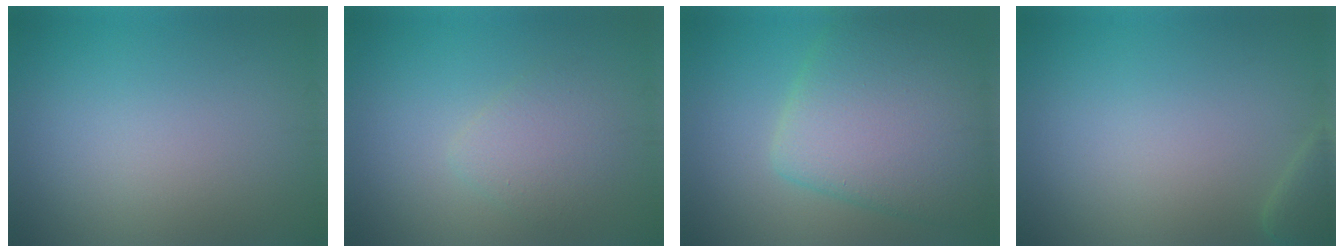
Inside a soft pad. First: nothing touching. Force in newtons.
{"total": 2.4, "press": 2.4, "slide": 0.2}
{"total": 9.3, "press": 9.3, "slide": 0.4}
{"total": 1.9, "press": 1.9, "slide": 0.3}